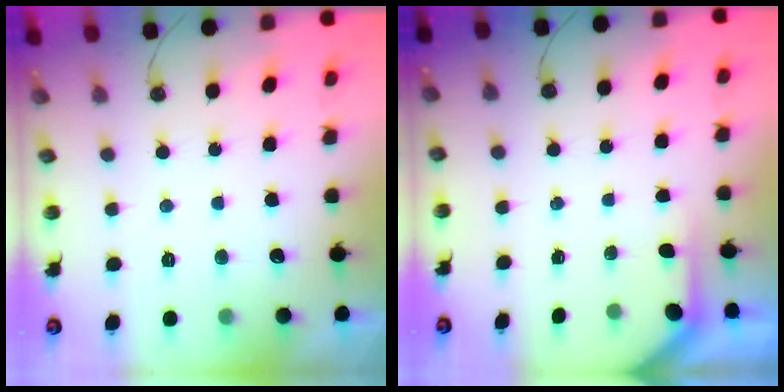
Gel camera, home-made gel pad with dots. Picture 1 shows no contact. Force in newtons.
{"total": 1.9, "press": 1.9, "slide": 0.2}